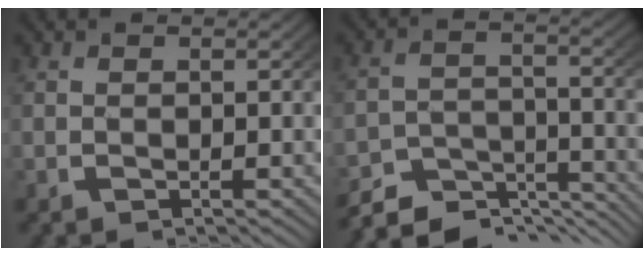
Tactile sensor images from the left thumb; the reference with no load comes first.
{"total": 7.7, "force": [-6.7, 2.6, 2.5], "torque": [-0.029, -0.022, -0.114]}